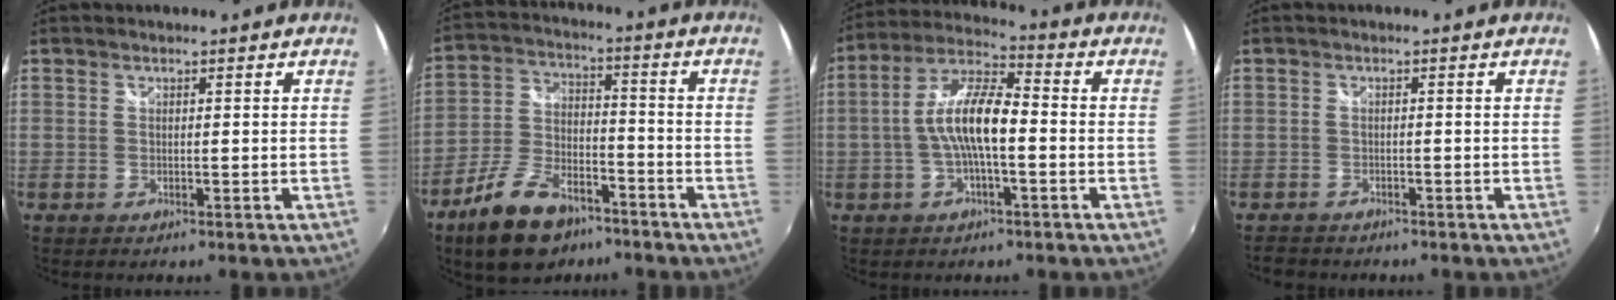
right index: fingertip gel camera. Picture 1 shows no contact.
{"total": 14.2, "force": [-9.5, 7.1, 7.9], "torque": [-0.170, -0.002, -0.165]}
{"total": 10.4, "force": [-1.8, 2.9, 9.8], "torque": [-0.203, 0.015, -0.036]}
{"total": 2.9, "force": [-2.4, 1.6, 0.3], "torque": [-0.015, 0.002, -0.045]}